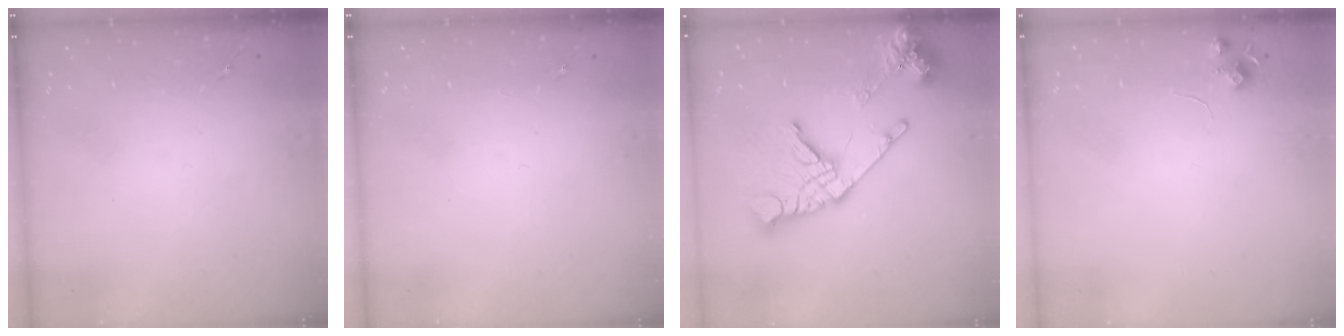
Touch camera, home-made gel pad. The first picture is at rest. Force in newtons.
{"total": 0.0}
{"total": 20.4, "press": 20.3, "slide": 2.5}
{"total": 6.5, "press": 6.5, "slide": 0.8}